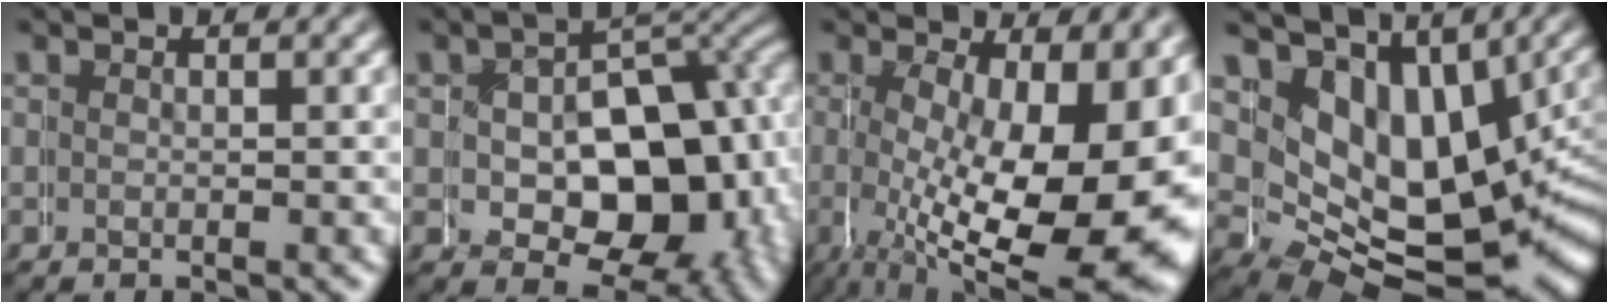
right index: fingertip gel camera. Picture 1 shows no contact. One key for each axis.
{"total": 11.6, "fx": -0.5, "fy": 8.3, "fz": 8.0, "tx": -0.112, "ty": -0.042, "tz": 0.011}
{"total": 14.2, "fx": -1.0, "fy": 7.2, "fz": 12.2, "tx": -0.193, "ty": -0.052, "tz": 0.018}
{"total": 14.0, "fx": 0.2, "fy": 10.5, "fz": 9.3, "tx": -0.177, "ty": -0.057, "tz": 0.020}